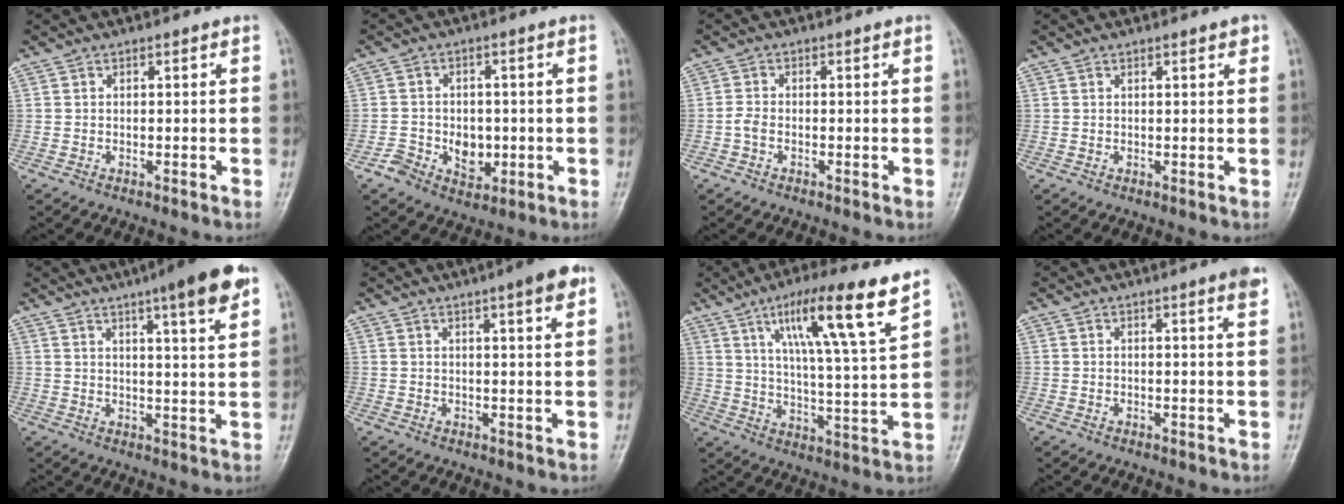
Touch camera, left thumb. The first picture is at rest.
{"total": 6.4, "force": [-1.7, 5.2, 3.4], "torque": [-0.027, 0.009, -0.021]}
{"total": 1.7, "force": [-0.7, 1.0, 1.1], "torque": [-0.021, 0.005, -0.017]}
{"total": 1.3, "force": [0.8, 0.3, 1.0], "torque": [-0.011, -0.001, 0.008]}
{"total": 11.5, "force": [6.8, 1.4, 9.1], "torque": [-0.120, -0.024, 0.090]}
{"total": 6.4, "force": [3.7, 0.9, 5.2], "torque": [-0.066, -0.011, 0.048]}
{"total": 16.3, "force": [9.4, 1.5, 13.3], "torque": [-0.214, -0.038, 0.155]}
{"total": 3.3, "force": [2.1, 0.0, 2.5], "torque": [-0.033, -0.010, 0.027]}